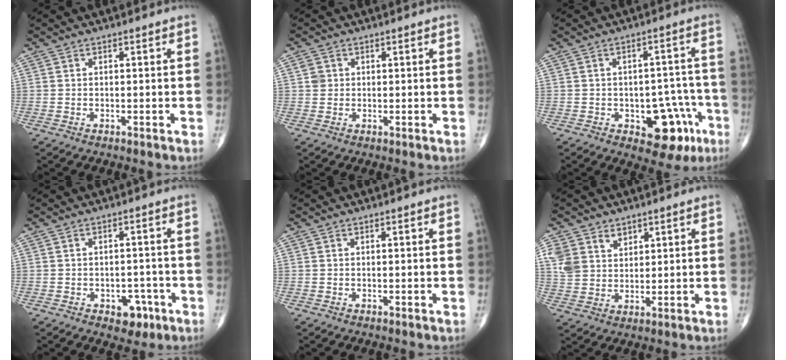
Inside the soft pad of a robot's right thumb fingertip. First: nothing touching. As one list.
[{"total": 1.7, "force": [0.4, 1.6, 0.6], "torque": [-0.003, 0.000, 0.007]}, {"total": 10.9, "force": [-4.7, 6.2, 7.7], "torque": [-0.048, 0.038, -0.051]}, {"total": 5.0, "force": [-2.4, 3.3, 2.8], "torque": [-0.009, 0.017, -0.027]}, {"total": 0.0}, {"total": 7.3, "force": [3.7, 5.6, 3.0], "torque": [-0.038, -0.017, 0.080]}]